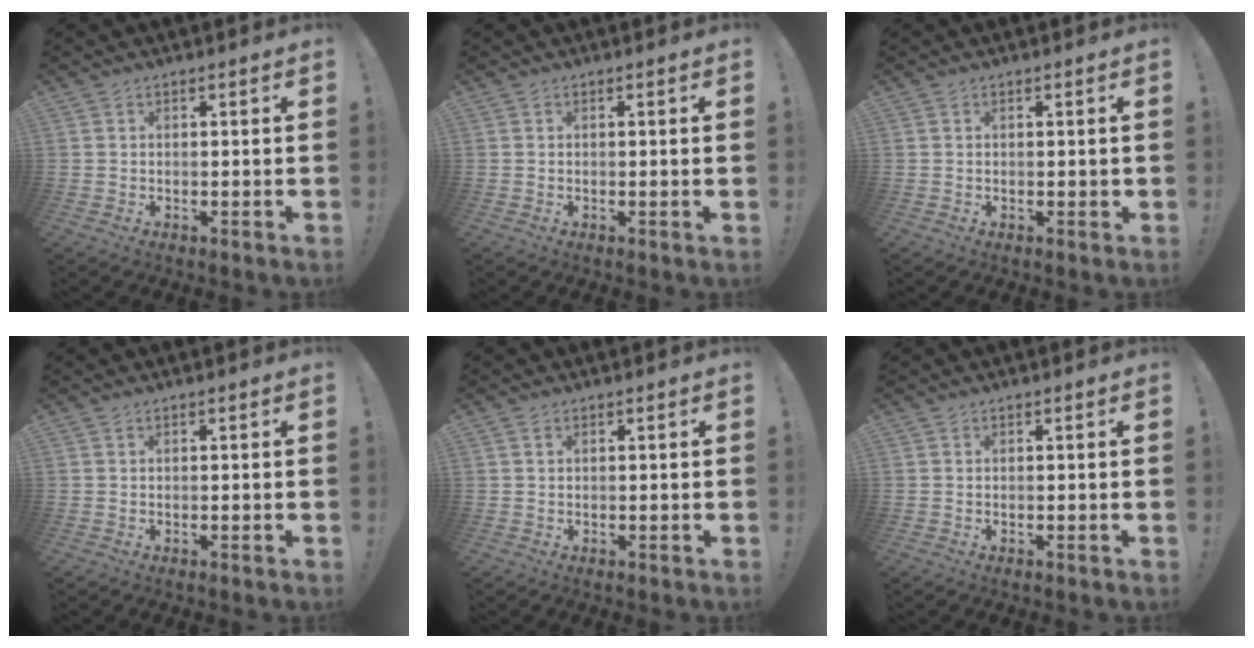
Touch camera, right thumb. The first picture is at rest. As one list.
[{"total": 1.1, "force": [0.0, -0.4, 1.0], "torque": [-0.010, -0.005, -0.003]}, {"total": 0.6, "force": [0.0, 0.5, 0.4], "torque": [0.000, 0.001, -0.001]}, {"total": 0.0}, {"total": 0.6, "force": [0.4, 0.4, 0.3], "torque": [-0.006, 0.001, 0.008]}, {"total": 0.0}]